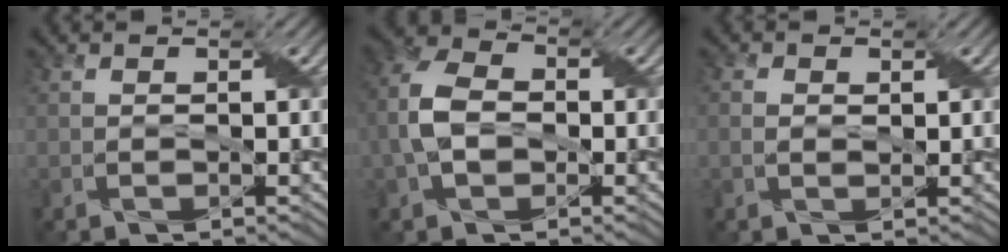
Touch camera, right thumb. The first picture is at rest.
{"total": 7.3, "force": [-0.7, 5.0, 5.2], "torque": [-0.135, 0.007, -0.022]}
{"total": 1.8, "force": [0.3, 1.3, 1.3], "torque": [-0.028, -0.001, 0.010]}